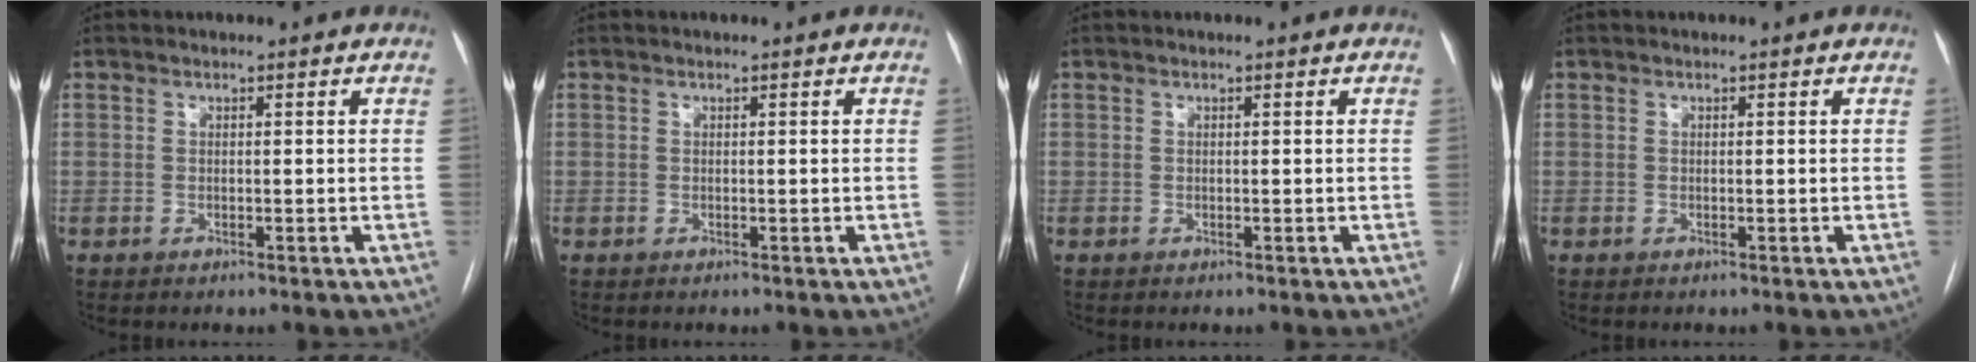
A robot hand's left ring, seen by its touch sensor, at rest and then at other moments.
{"total": 0.0}
{"total": 0.0}
{"total": 0.0}